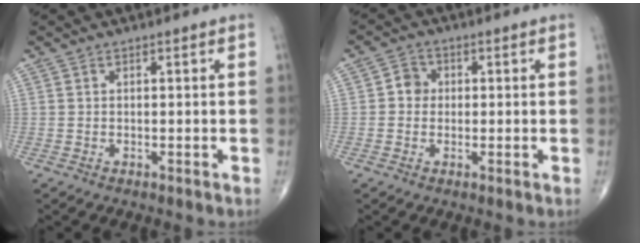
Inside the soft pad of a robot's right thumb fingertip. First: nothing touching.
{"total": 3.2, "force": [0.0, 2.9, 1.3], "torque": [-0.002, 0.008, -0.008]}